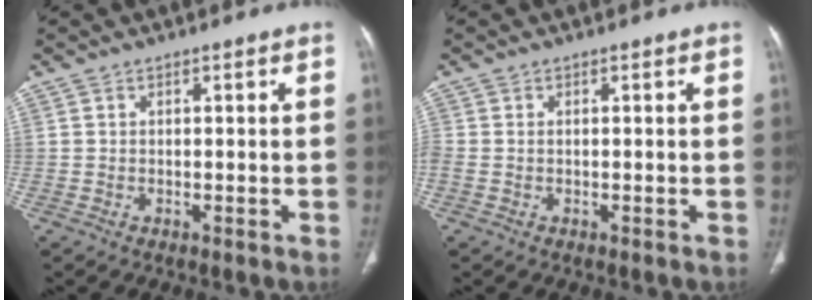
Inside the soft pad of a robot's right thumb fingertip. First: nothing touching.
{"total": 1.3, "force": [-0.1, 0.9, 1.0], "torque": [-0.034, 0.003, -0.002]}